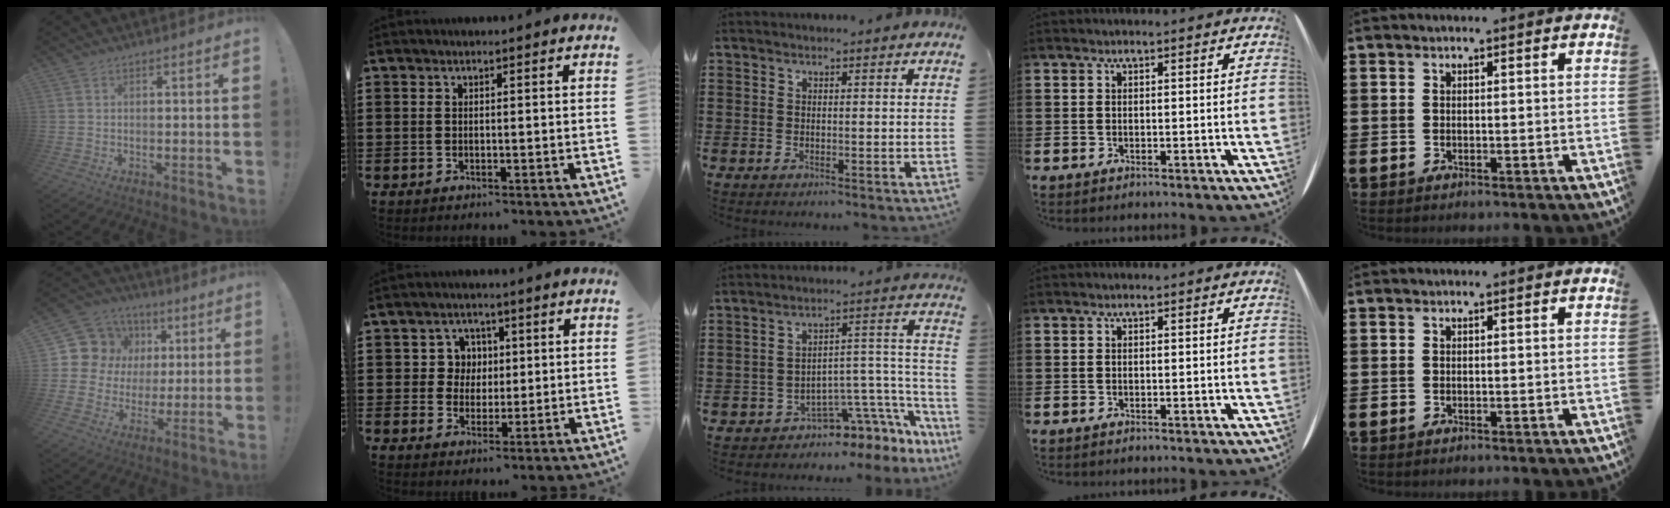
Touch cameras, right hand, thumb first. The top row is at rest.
{"thumb": {"total": 14.1, "force": [3.7, 12.7, 4.8], "torque": [-0.065, -0.016, 0.096]}, "index": {"total": 4.7, "force": [0.9, 4.3, 1.5], "torque": [-0.050, 0.016, 0.013]}, "middle": {"total": 5.7, "force": [-4.7, 2.5, 2.2], "torque": [-0.035, -0.013, -0.086]}}